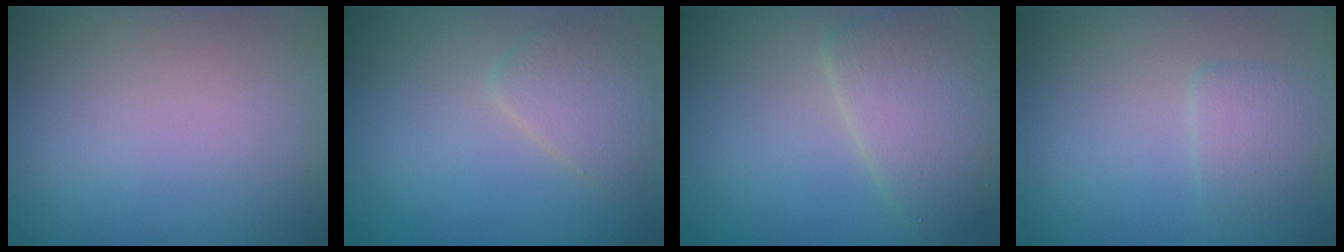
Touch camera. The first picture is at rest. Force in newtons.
{"total": 2.4, "press": 2.4, "slide": 0.1}
{"total": 4.6, "press": 4.6, "slide": 0.2}
{"total": 1.6, "press": 1.6, "slide": 0.3}